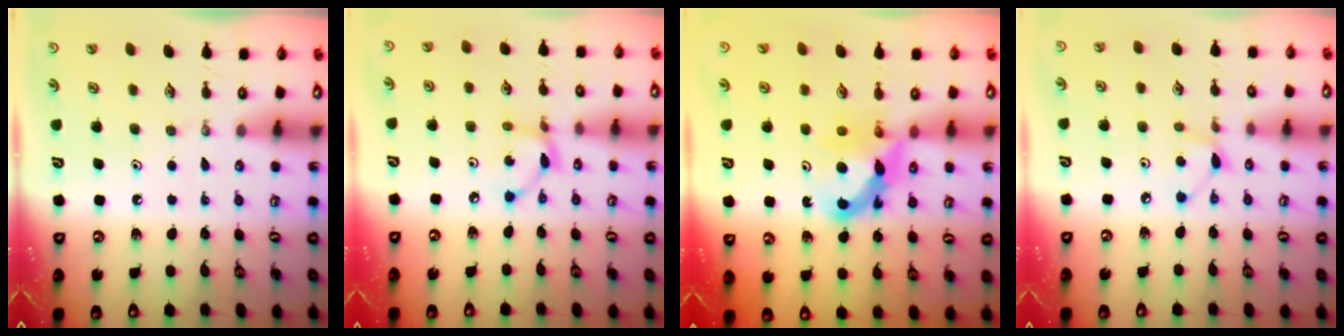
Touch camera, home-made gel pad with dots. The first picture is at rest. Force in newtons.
{"total": 4.8, "press": 4.8, "slide": 0.1}
{"total": 7.6, "press": 7.6, "slide": 0.6}
{"total": 5.7, "press": 5.7, "slide": 0.8}